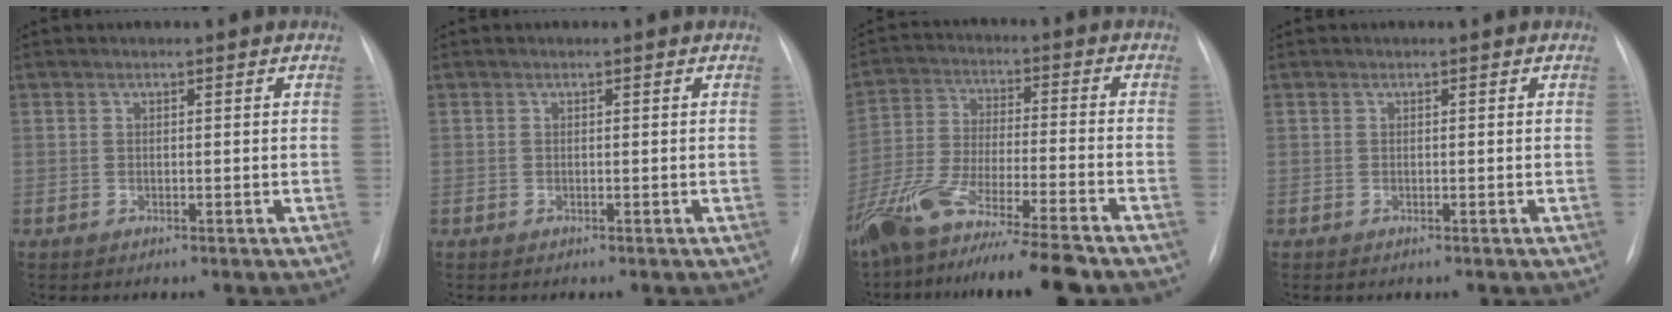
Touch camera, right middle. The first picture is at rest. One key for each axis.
{"total": 0.0}
{"total": 16.8, "fx": -13.3, "fy": 0.8, "fz": 10.2, "tx": -0.209, "ty": -0.047, "tz": -0.233}
{"total": 0.0}